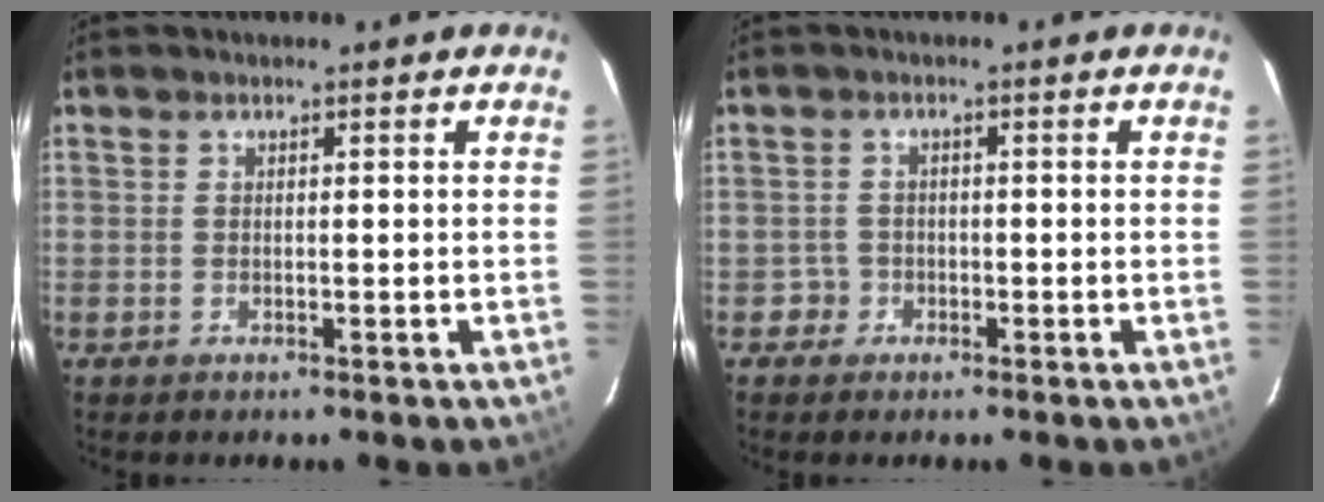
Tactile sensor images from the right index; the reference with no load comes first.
{"total": 2.3, "force": [-0.9, 2.0, -0.5], "torque": [0.012, 0.017, -0.014]}